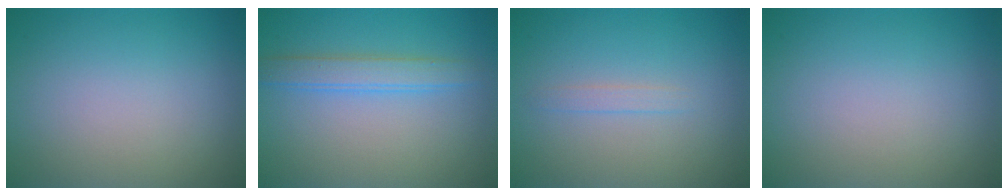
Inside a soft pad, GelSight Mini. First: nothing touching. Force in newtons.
{"total": 2.6, "press": 2.6, "slide": 0.1}
{"total": 0.9, "press": 0.9, "slide": 0.0}
{"total": 0.0}